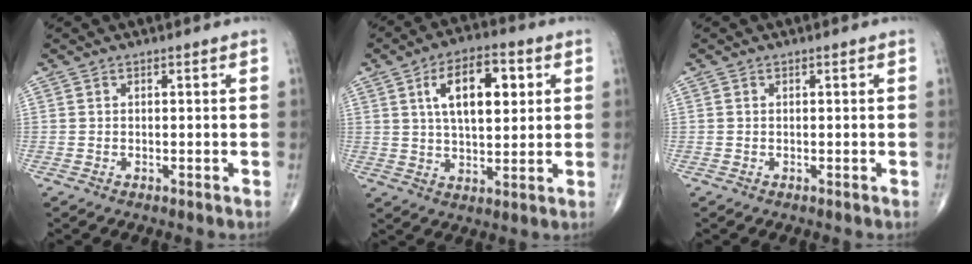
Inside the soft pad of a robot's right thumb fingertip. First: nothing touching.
{"total": 12.5, "force": [3.7, 6.0, 10.3], "torque": [-0.148, -0.003, 0.060]}
{"total": 0.0}